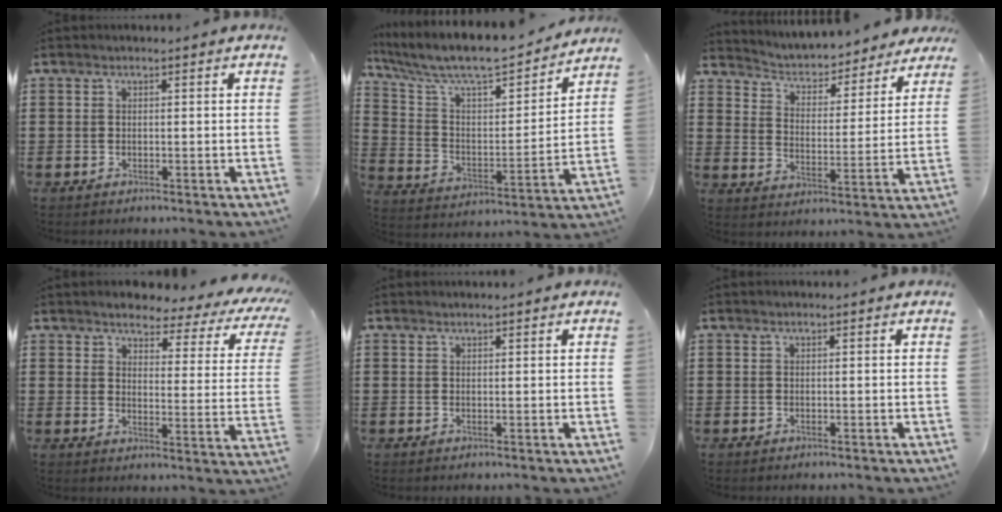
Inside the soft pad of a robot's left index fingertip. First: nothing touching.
{"total": 8.4, "force": [7.4, 1.7, 3.6], "torque": [-0.107, -0.057, 0.123]}
{"total": 3.5, "force": [3.5, 0.6, 0.2], "torque": [-0.029, -0.031, 0.050]}
{"total": 3.3, "force": [3.0, 0.7, 1.2], "torque": [-0.038, -0.025, 0.041]}
{"total": 0.6, "force": [0.5, 0.2, 0.1], "torque": [-0.003, 0.001, 0.011]}
{"total": 0.0}